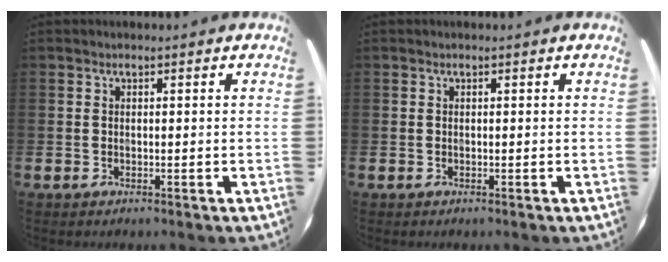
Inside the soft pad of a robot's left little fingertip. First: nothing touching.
{"total": 0.0}